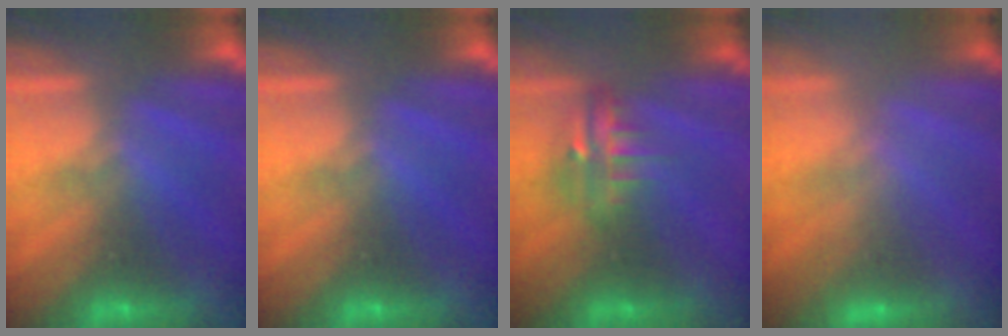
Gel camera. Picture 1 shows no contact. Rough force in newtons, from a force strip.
{"total": 0.0}
{"total": 3.8}
{"total": 2.8}